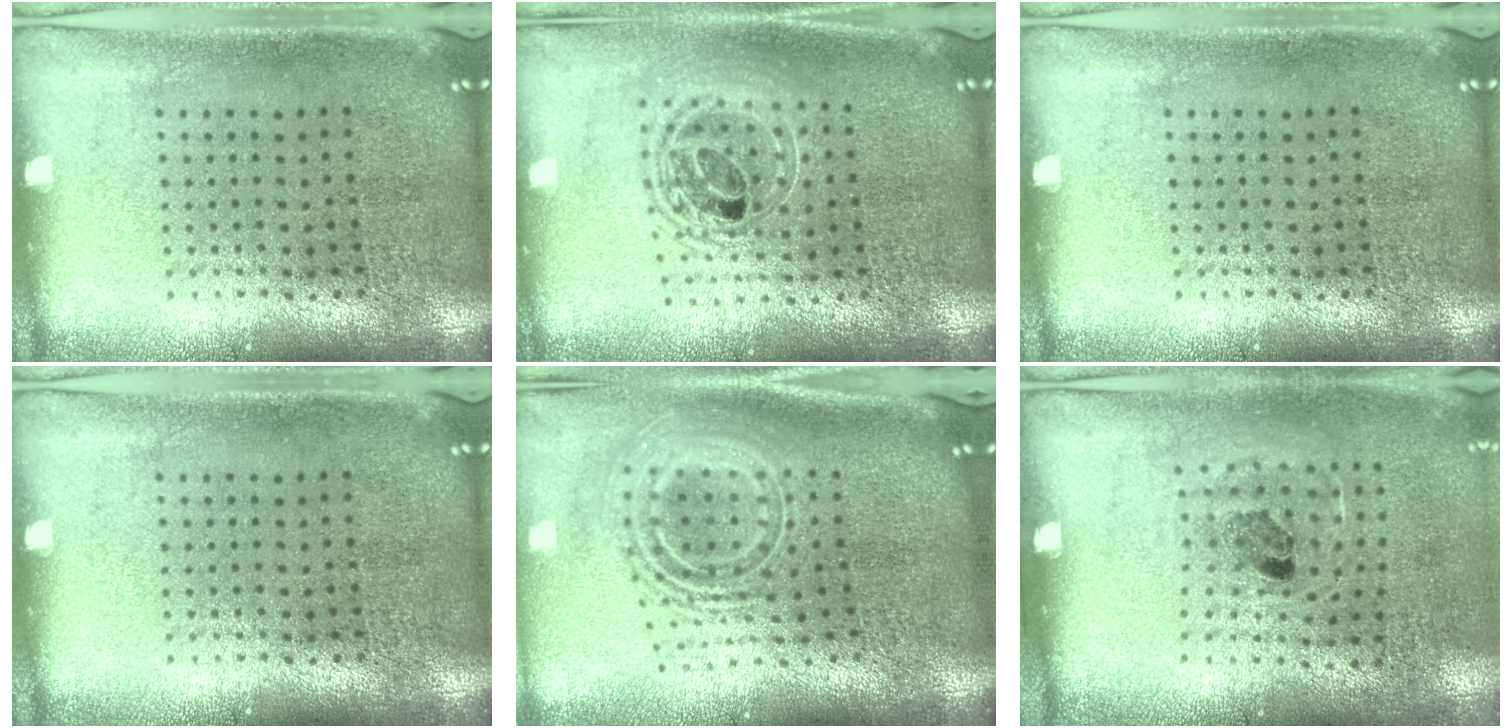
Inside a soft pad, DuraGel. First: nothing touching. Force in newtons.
{"total": 1.6, "press": 1.4, "slide": 0.9}
{"total": 0.0}
{"total": 0.0}
{"total": 2.5, "press": 1.7, "slide": 1.8}
{"total": 1.1, "press": 0.8, "slide": 0.7}